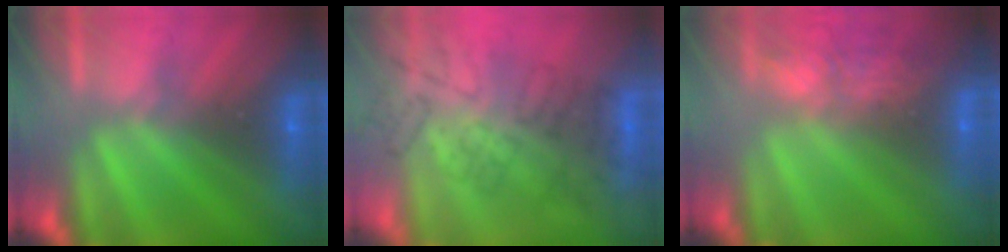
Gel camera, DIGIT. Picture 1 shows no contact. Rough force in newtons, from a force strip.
{"total": 4.0}
{"total": 8.9}